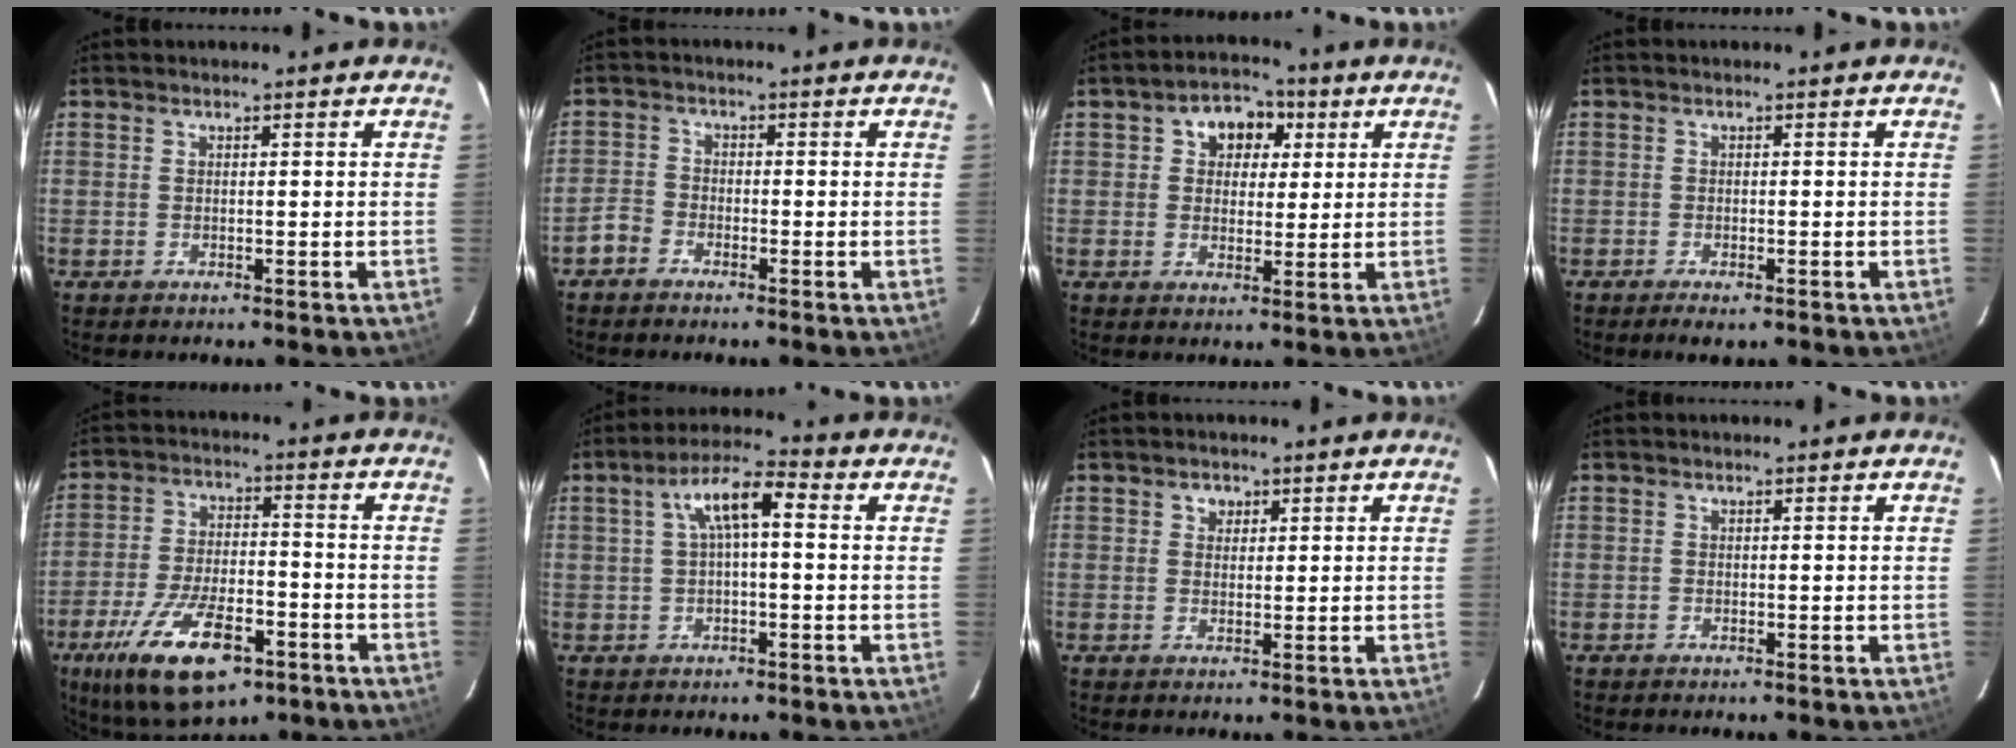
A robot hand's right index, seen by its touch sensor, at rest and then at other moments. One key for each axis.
{"total": 2.8, "fx": -2.0, "fy": 1.8, "fz": 0.6, "tx": -0.016, "ty": 0.009, "tz": -0.042}
{"total": 7.3, "fx": 2.4, "fy": 5.8, "fz": 3.6, "tx": -0.053, "ty": 0.024, "tz": 0.036}
{"total": 2.3, "fx": -1.6, "fy": 0.7, "fz": 1.5, "tx": -0.029, "ty": -0.008, "tz": -0.027}
{"total": 17.4, "fx": -9.7, "fy": 7.2, "fz": 12.5, "tx": -0.250, "ty": -0.028, "tz": -0.161}
{"total": 7.2, "fx": 1.1, "fy": 2.2, "fz": 6.8, "tx": -0.128, "ty": 0.024, "tz": 0.021}
{"total": 2.0, "fx": 0.8, "fy": 1.8, "fz": 0.5, "tx": -0.005, "ty": 0.008, "tz": 0.013}
{"total": 0.0}